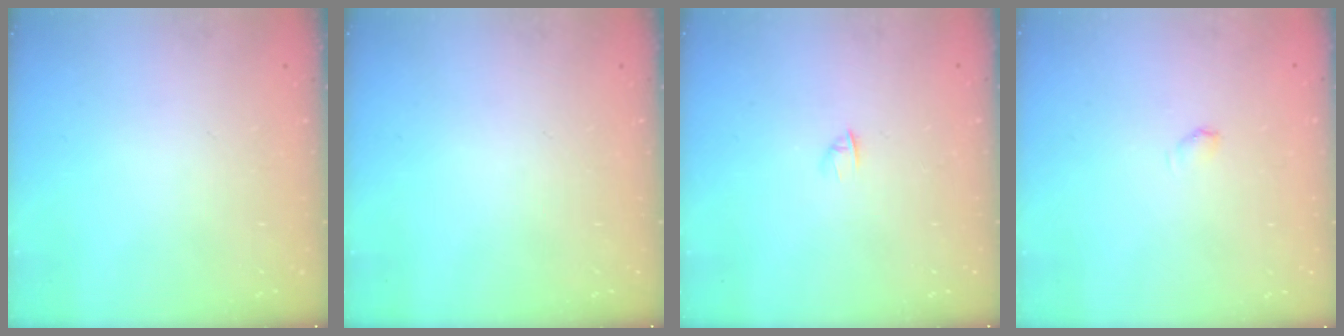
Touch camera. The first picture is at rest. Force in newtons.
{"total": 0.0}
{"total": 1.6, "press": 1.5, "slide": 0.4}
{"total": 3.4, "press": 3.3, "slide": 0.7}